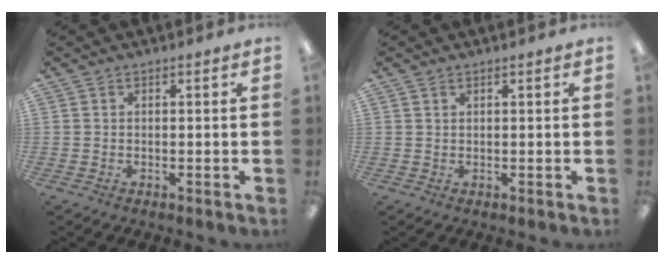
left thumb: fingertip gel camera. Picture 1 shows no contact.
{"total": 0.8, "force": [0.5, 0.3, 0.5], "torque": [-0.011, 0.002, 0.010]}